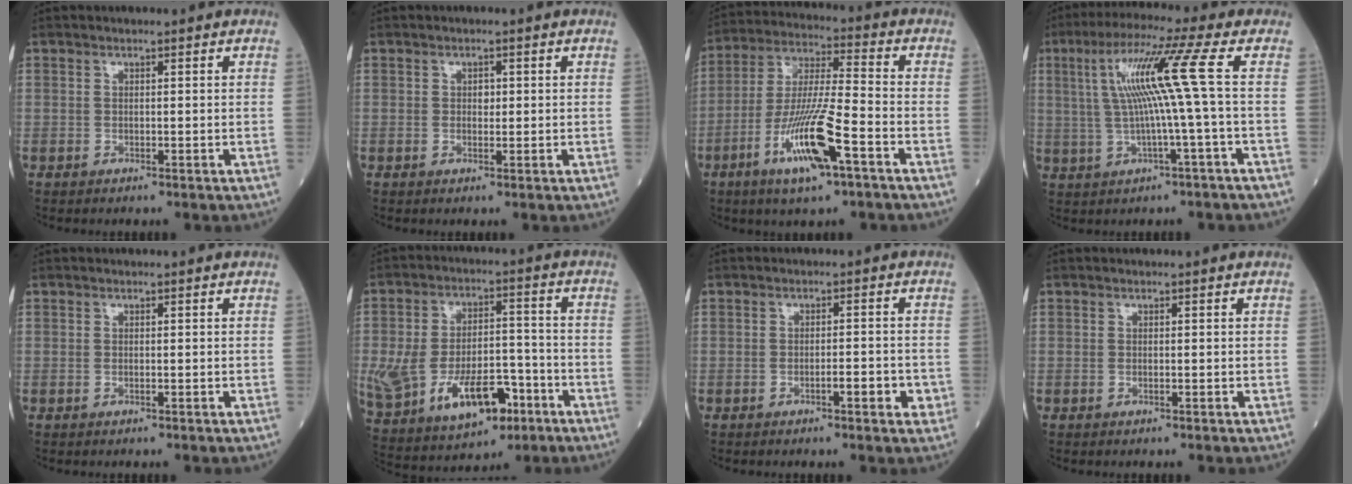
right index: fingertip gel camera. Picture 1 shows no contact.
{"total": 1.1, "force": [0.2, 0.8, 0.8], "torque": [-0.009, 0.001, 0.003]}
{"total": 13.5, "force": [-6.2, 1.3, 11.9], "torque": [-0.235, -0.014, -0.112]}
{"total": 10.2, "force": [1.3, -1.8, 9.9], "torque": [-0.182, 0.025, 0.029]}
{"total": 0.0}
{"total": 16.4, "force": [-5.8, 8.4, 12.9], "torque": [-0.254, 0.011, -0.078]}
{"total": 3.1, "force": [-1.3, 0.7, 2.8], "torque": [-0.036, 0.004, -0.018]}
{"total": 0.0}